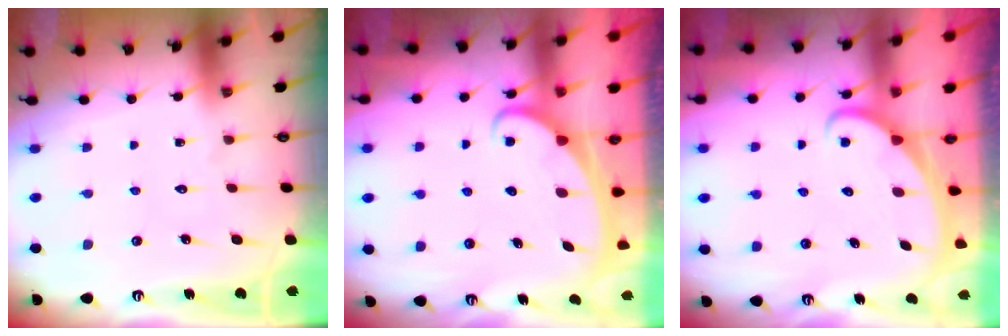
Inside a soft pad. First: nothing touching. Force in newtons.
{"total": 2.4, "press": 2.3, "slide": 0.3}
{"total": 2.2, "press": 2.2, "slide": 0.1}